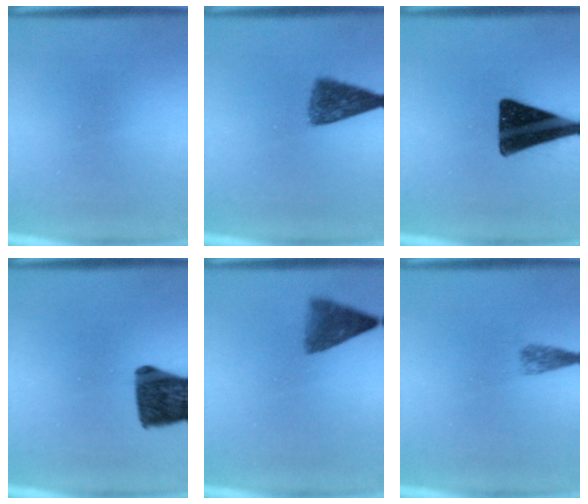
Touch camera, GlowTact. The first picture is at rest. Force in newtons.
{"total": 6.3}
{"total": 14.5}
{"total": 12.6}
{"total": 4.7}
{"total": 1.4}